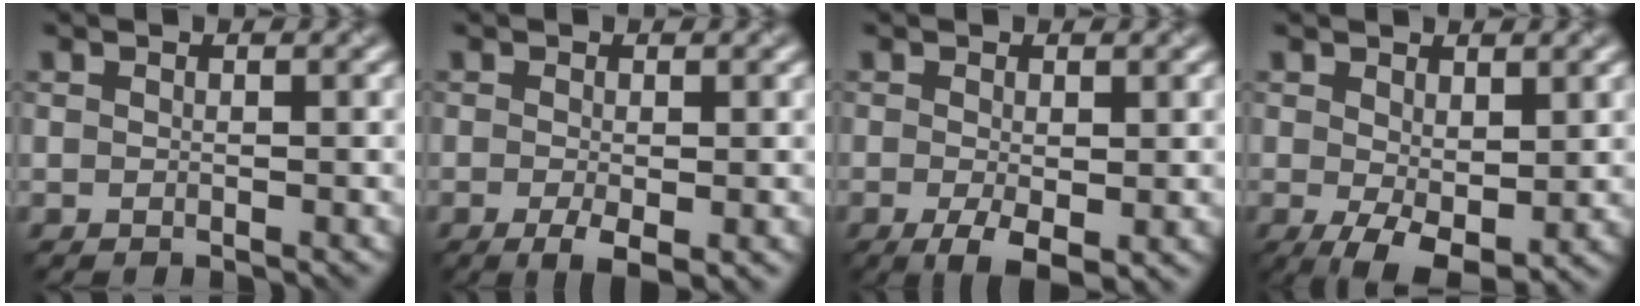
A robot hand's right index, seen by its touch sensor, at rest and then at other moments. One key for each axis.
{"total": 2.6, "fx": -0.9, "fy": 0.7, "fz": 2.4, "tx": -0.043, "ty": -0.011, "tz": -0.015}
{"total": 3.7, "fx": -1.1, "fy": 1.4, "fz": 3.3, "tx": -0.059, "ty": -0.011, "tz": -0.016}
{"total": 5.0, "fx": -0.7, "fy": 2.5, "fz": 4.2, "tx": -0.084, "ty": -0.015, "tz": -0.005}